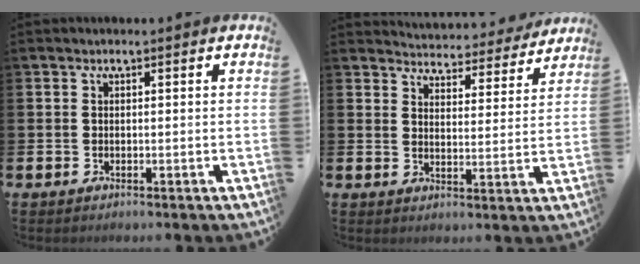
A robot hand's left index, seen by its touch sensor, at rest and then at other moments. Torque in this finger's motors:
{"motor_torque": [1.07, -1.07, 0.24, 0.07]}